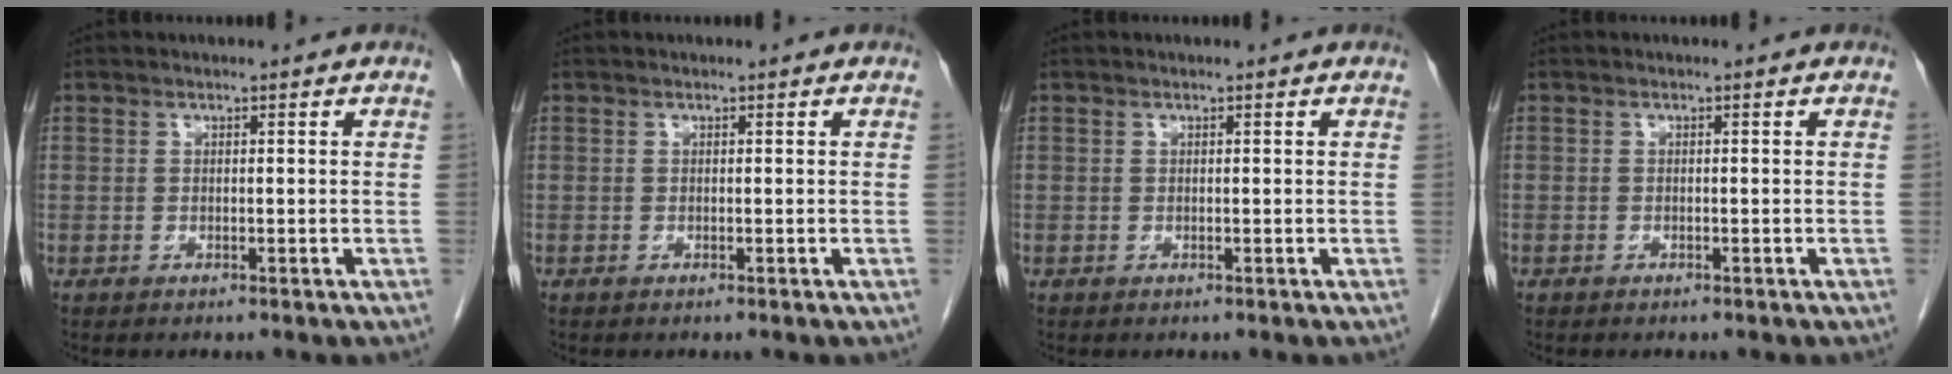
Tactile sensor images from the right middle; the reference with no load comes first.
{"total": 0.0}
{"total": 0.0}
{"total": 0.0}